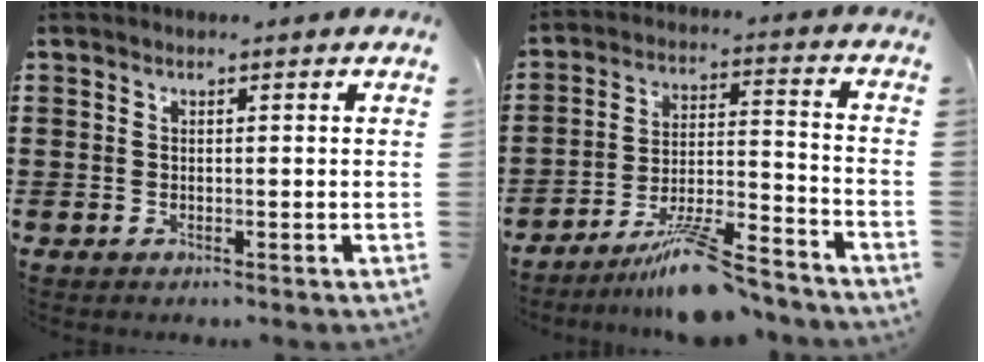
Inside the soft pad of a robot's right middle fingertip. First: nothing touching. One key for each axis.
{"total": 10.9, "fx": -9.2, "fy": 1.3, "fz": 5.8, "tx": -0.093, "ty": 0.021, "tz": -0.171}